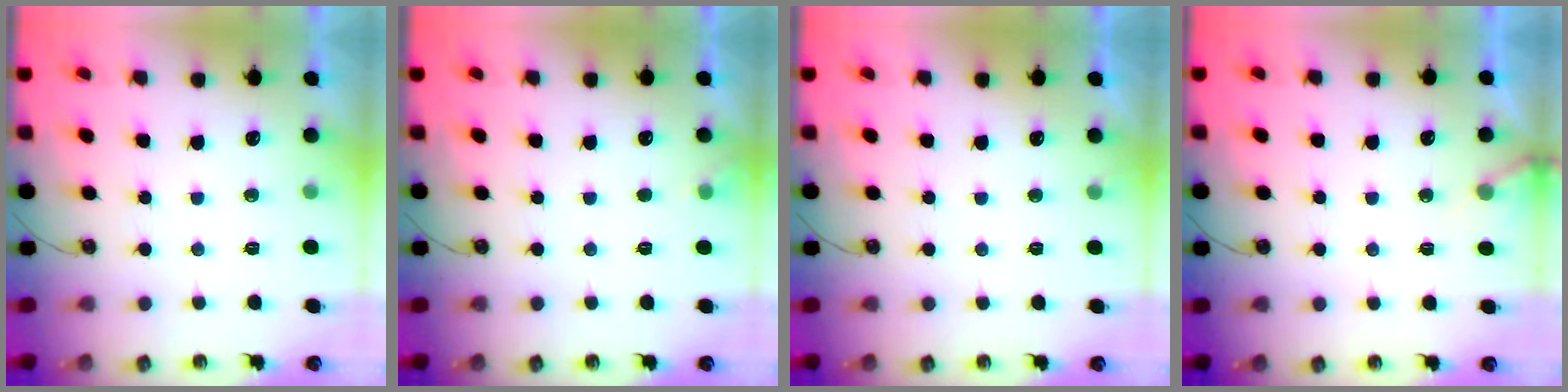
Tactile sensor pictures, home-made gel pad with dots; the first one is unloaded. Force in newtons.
{"total": 3.2, "press": 3.2, "slide": 0.5}
{"total": 2.9, "press": 2.9, "slide": 0.2}
{"total": 3.2, "press": 3.2, "slide": 0.2}